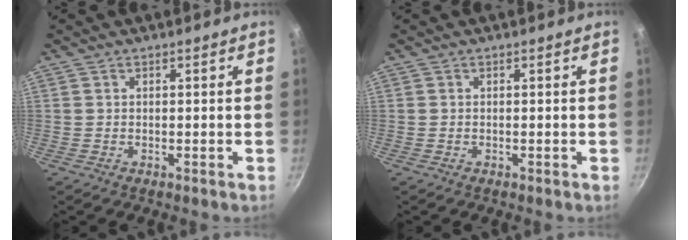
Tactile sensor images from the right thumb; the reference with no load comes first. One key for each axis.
{"total": 0.0}